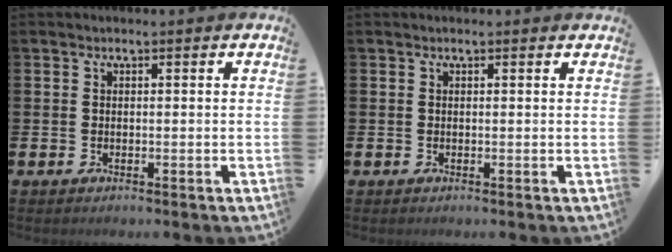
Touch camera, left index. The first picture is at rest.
{"total": 0.0}